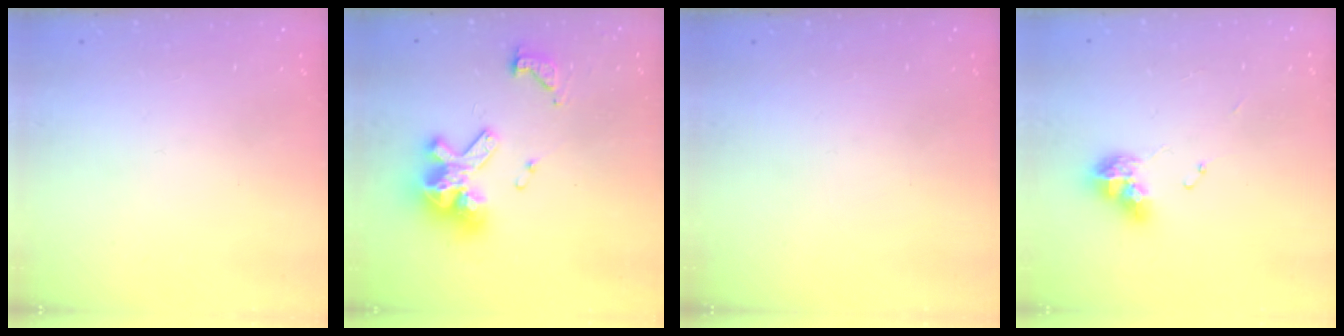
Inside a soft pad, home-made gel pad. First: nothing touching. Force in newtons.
{"total": 12.9, "press": 12.8, "slide": 1.4}
{"total": 0.0}
{"total": 9.1, "press": 9.0, "slide": 1.1}